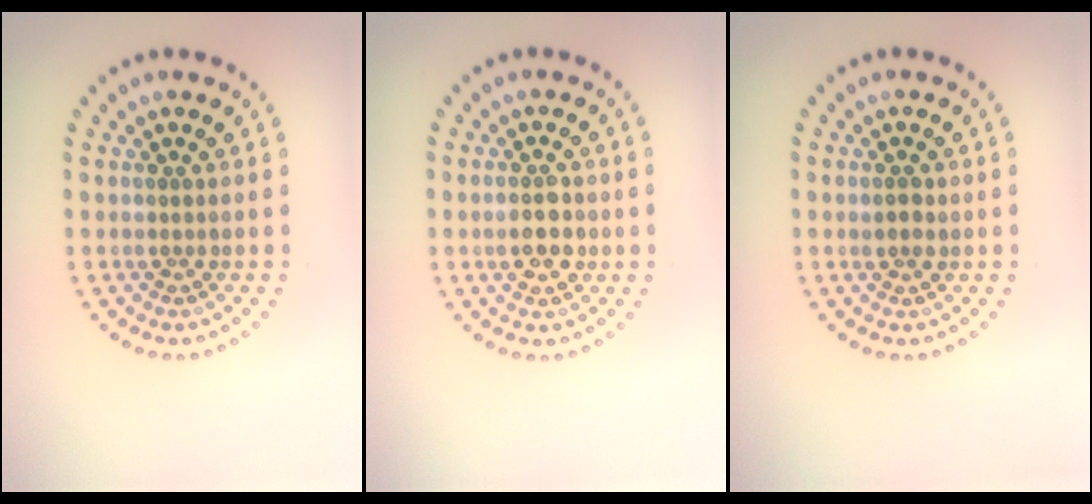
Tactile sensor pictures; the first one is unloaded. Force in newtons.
{"total": 3.1, "press": 3.0, "slide": 0.2}
{"total": 1.2, "press": 1.2, "slide": 0.2}